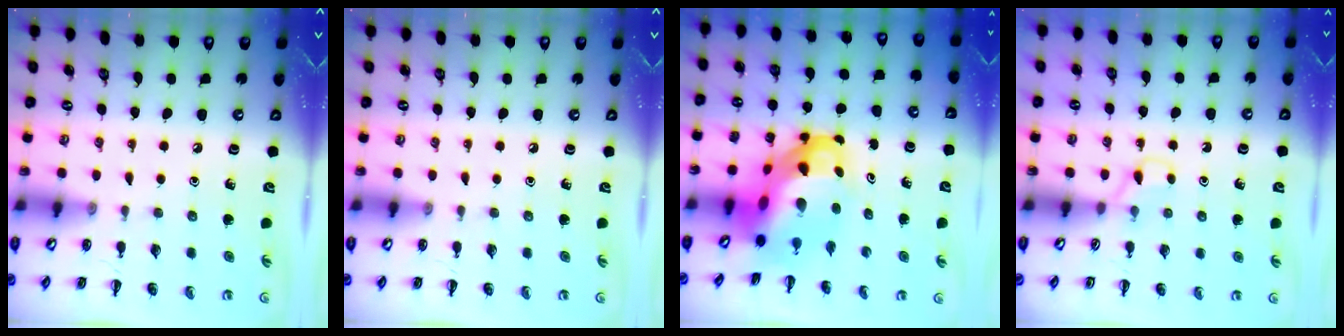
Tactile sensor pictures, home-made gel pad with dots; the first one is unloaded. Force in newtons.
{"total": 0.0}
{"total": 8.5, "press": 8.1, "slide": 2.6}
{"total": 2.8, "press": 2.5, "slide": 1.1}